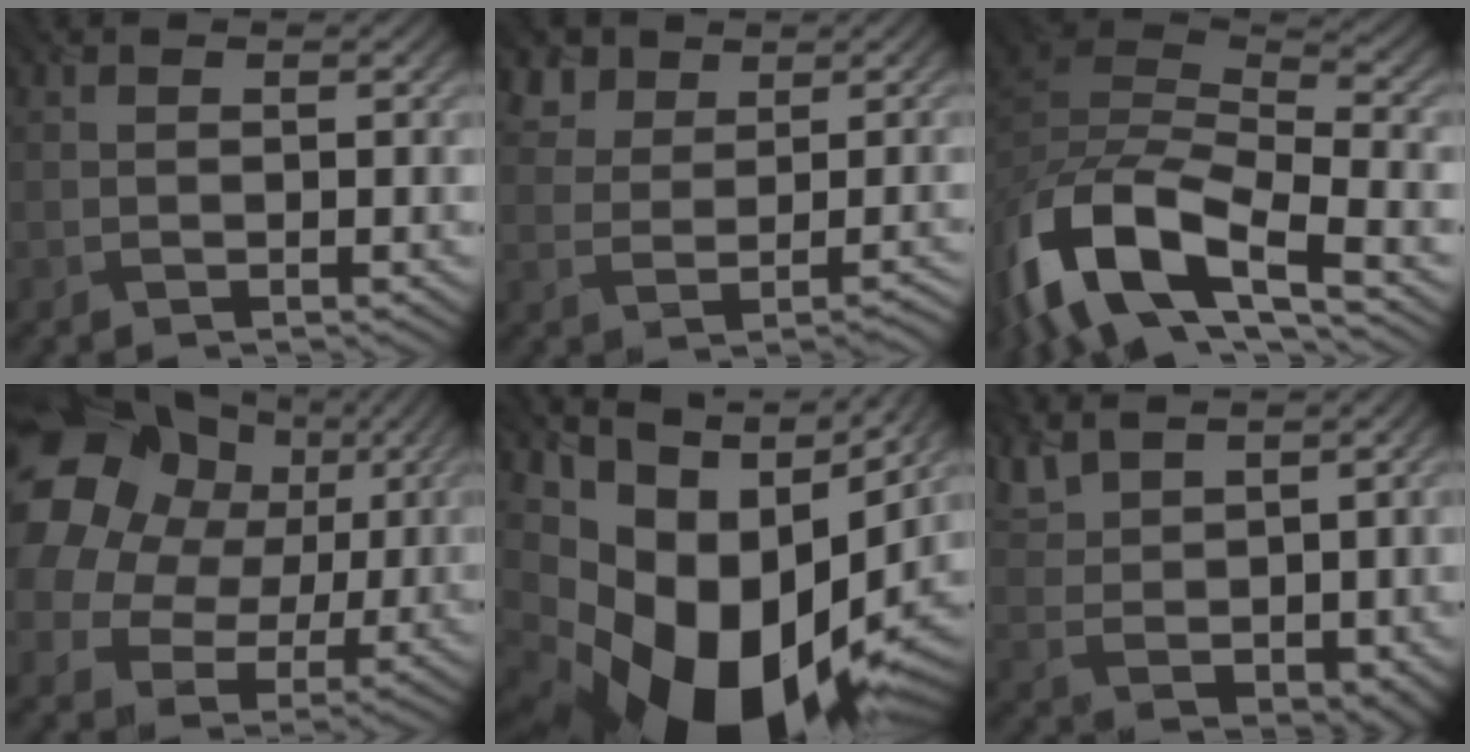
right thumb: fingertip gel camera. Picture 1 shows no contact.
{"total": 3.6, "force": [2.4, 2.4, 1.3], "torque": [-0.025, 0.004, 0.043]}
{"total": 15.2, "force": [-8.1, 5.8, 11.5], "torque": [-0.275, -0.026, -0.138]}
{"total": 21.3, "force": [7.3, 17.0, 10.5], "torque": [-0.275, 0.036, 0.133]}
{"total": 19.4, "force": [0.0, 13.4, 14.0], "torque": [-0.256, -0.041, 0.037]}
{"total": 9.3, "force": [6.2, 4.2, 5.4], "torque": [-0.145, 0.006, 0.133]}